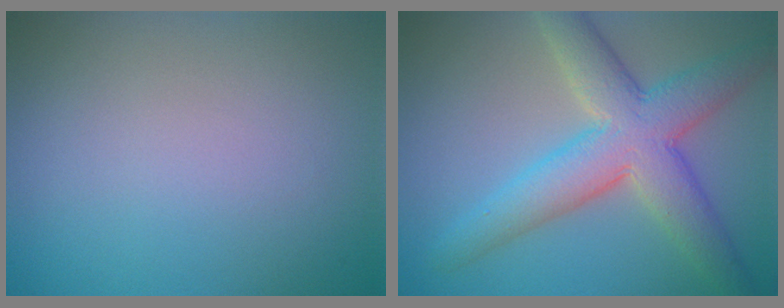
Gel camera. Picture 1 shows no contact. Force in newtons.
{"total": 7.6, "press": 7.6, "slide": 0.4}